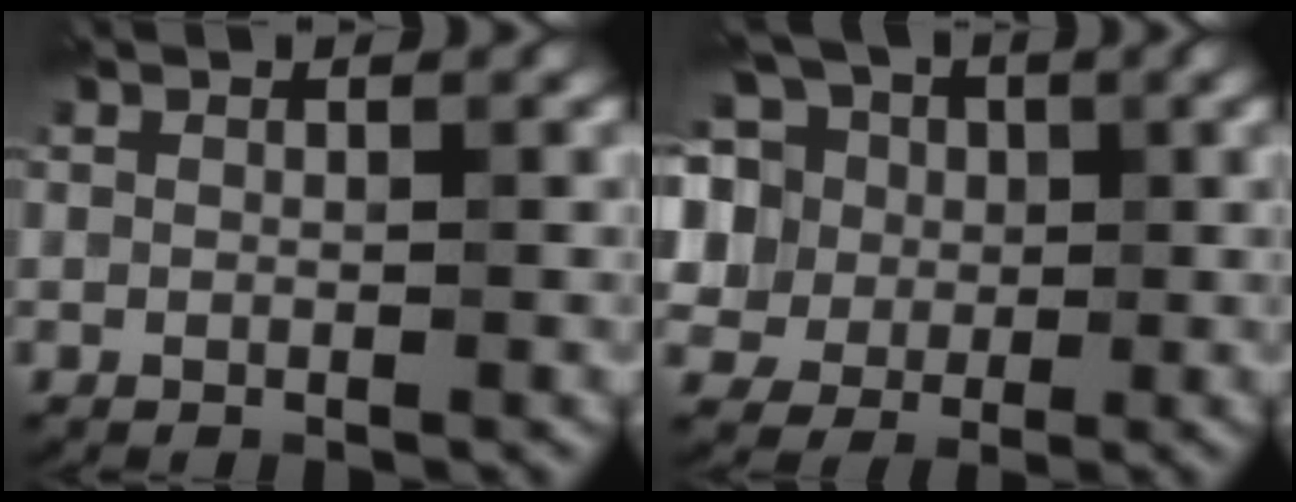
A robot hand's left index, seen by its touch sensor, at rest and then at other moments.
{"total": 13.6, "force": [5.1, 11.0, 6.4], "torque": [-0.164, 0.050, 0.074]}